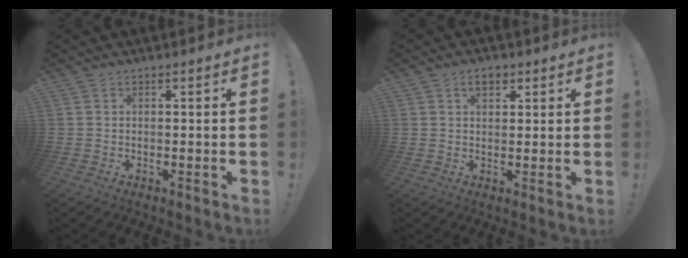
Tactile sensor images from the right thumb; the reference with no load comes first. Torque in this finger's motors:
{"motor_torque": [0.22, 0.75, 0.09, -0.11, 0.00]}